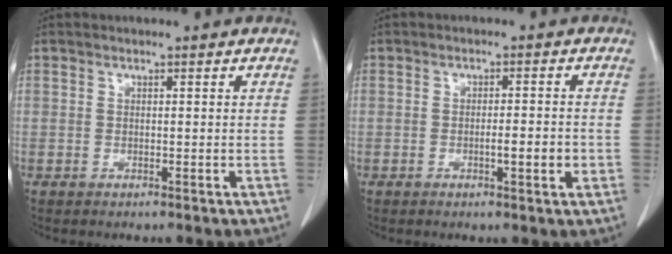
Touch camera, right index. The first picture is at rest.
{"total": 3.5, "force": [-0.9, 0.5, 3.4], "torque": [-0.053, 0.001, -0.010]}